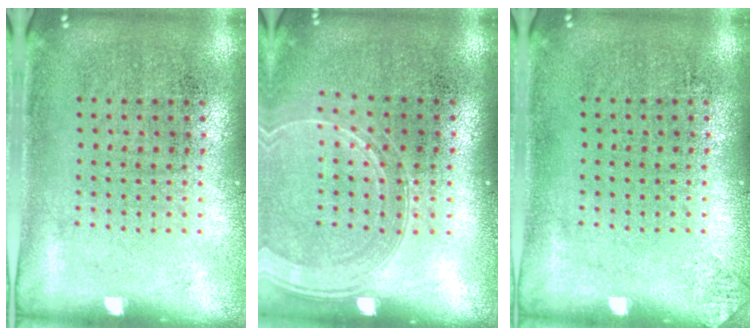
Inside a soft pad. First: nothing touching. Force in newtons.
{"total": 1.4, "press": 1.4, "slide": 0.3}
{"total": 0.5, "press": 0.5, "slide": 0.0}